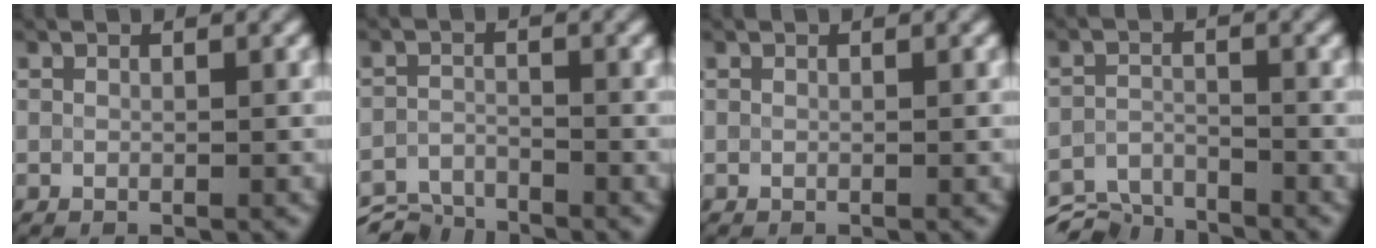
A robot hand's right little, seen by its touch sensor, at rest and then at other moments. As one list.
[{"total": 4.3, "force": [-4.0, 1.1, 0.9], "torque": [-0.017, -0.011, -0.081]}, {"total": 0.0}, {"total": 5.2, "force": [-4.8, 1.4, 1.3], "torque": [-0.024, -0.014, -0.094]}]